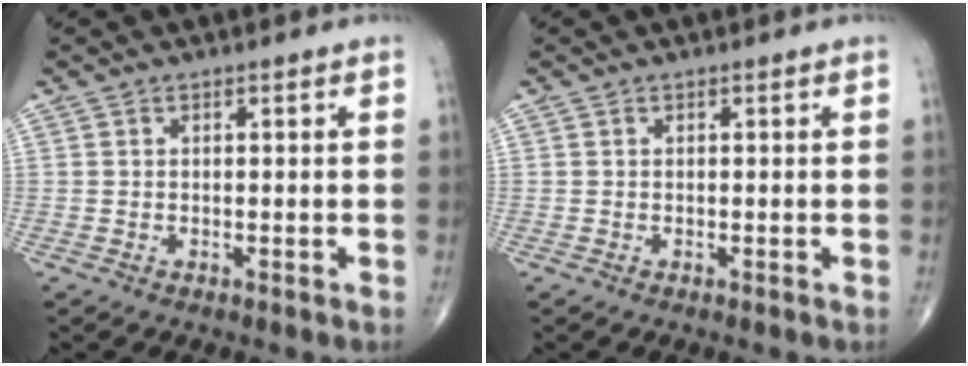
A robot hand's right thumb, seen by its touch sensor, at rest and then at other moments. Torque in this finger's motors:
{"motor_torque": [-0.27, 0.03, -0.06, -0.01, 0.00]}